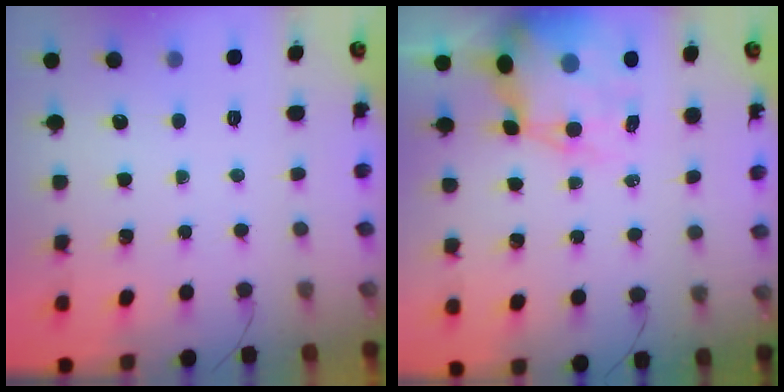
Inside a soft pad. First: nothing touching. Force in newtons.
{"total": 12.3, "press": 11.8, "slide": 3.3}